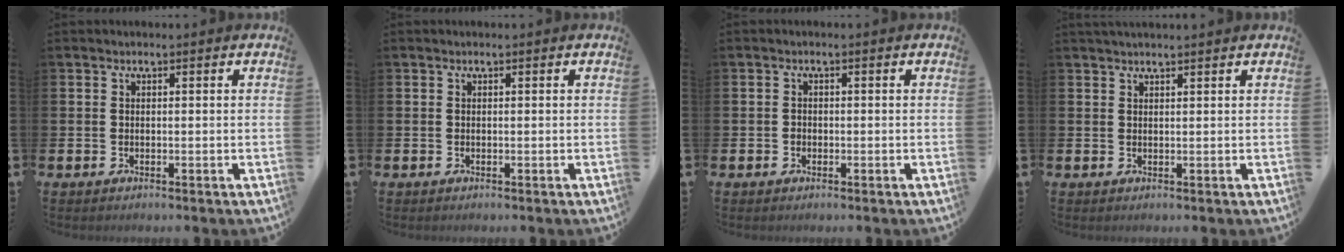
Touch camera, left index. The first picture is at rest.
{"total": 0.0}
{"total": 0.8, "force": [-0.3, 0.7, 0.2], "torque": [-0.004, 0.005, -0.008]}
{"total": 1.2, "force": [1.2, 0.0, 0.3], "torque": [-0.005, -0.001, 0.021]}